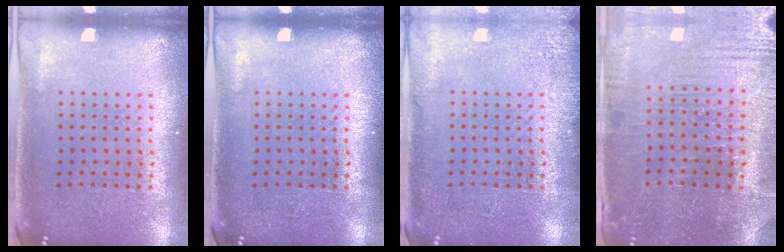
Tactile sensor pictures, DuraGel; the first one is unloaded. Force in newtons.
{"total": 0.0}
{"total": 2.0, "press": 2.0, "slide": 0.3}
{"total": 1.3, "press": 1.2, "slide": 0.4}